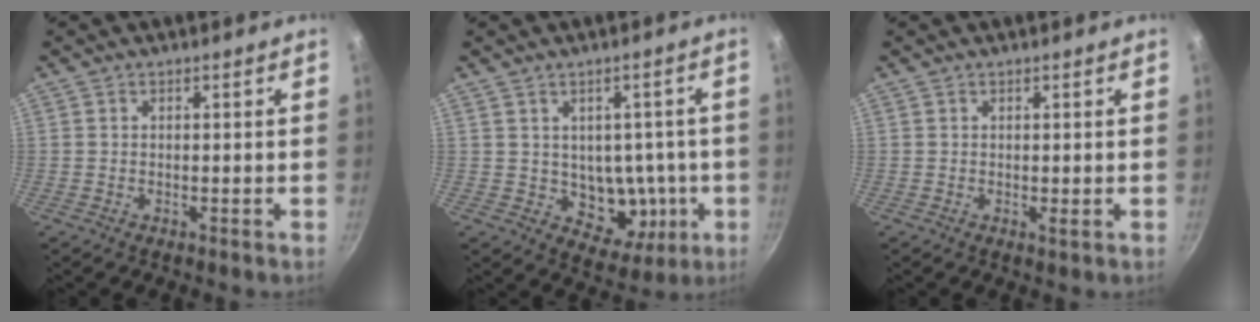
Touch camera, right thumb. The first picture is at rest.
{"total": 9.6, "force": [-0.7, 7.6, 5.8], "torque": [-0.038, -0.001, 0.004]}
{"total": 0.7, "force": [0.1, 0.3, 0.6], "torque": [-0.010, -0.003, 0.002]}